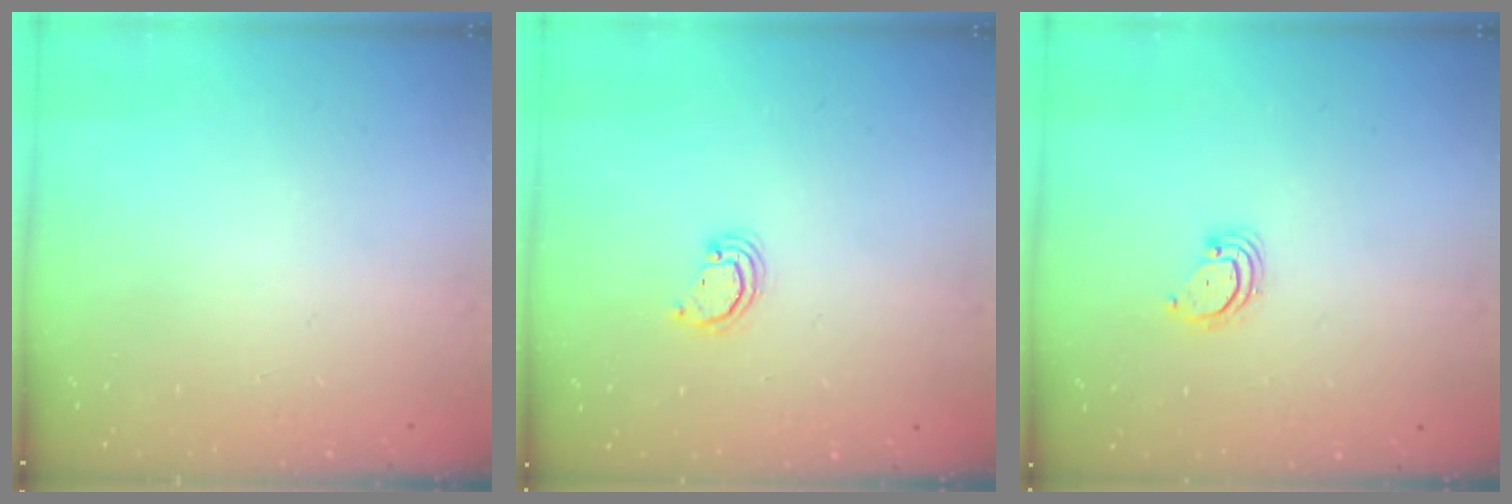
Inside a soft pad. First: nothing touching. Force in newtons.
{"total": 2.0, "press": 2.0, "slide": 0.2}
{"total": 2.9, "press": 2.9, "slide": 0.3}